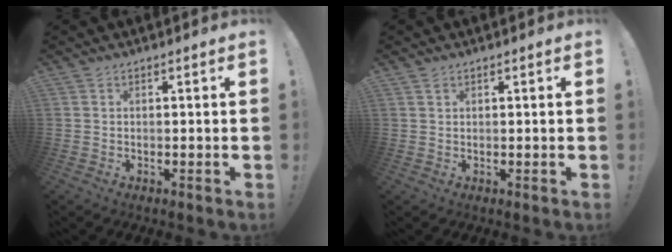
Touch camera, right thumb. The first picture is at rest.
{"total": 0.7, "force": [0.5, 0.3, 0.2], "torque": [0.000, -0.002, 0.010]}